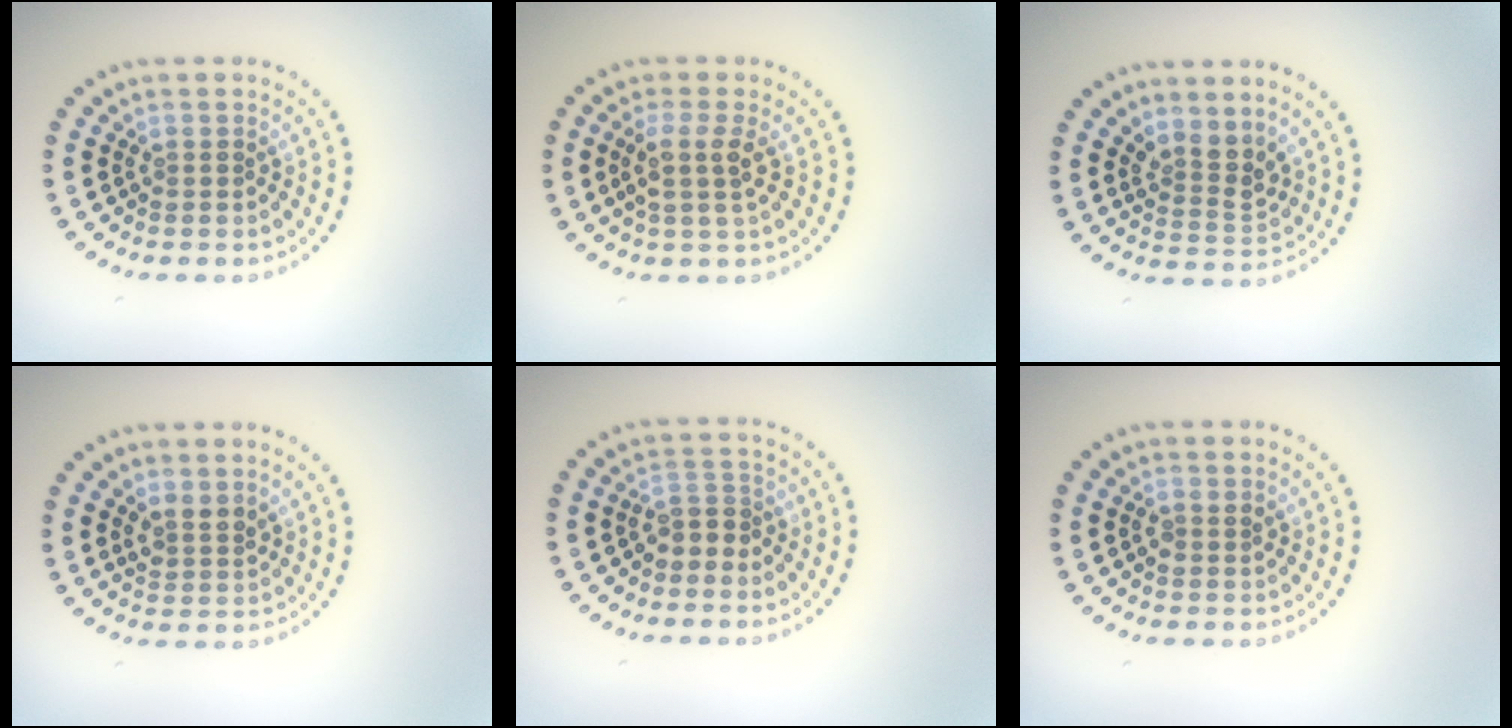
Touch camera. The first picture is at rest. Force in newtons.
{"total": 2.5, "press": 2.0, "slide": 1.5}
{"total": 2.6, "press": 1.9, "slide": 1.7}
{"total": 1.7, "press": 1.4, "slide": 0.9}
{"total": 1.8, "press": 1.6, "slide": 0.9}
{"total": 0.9, "press": 0.9, "slide": 0.2}